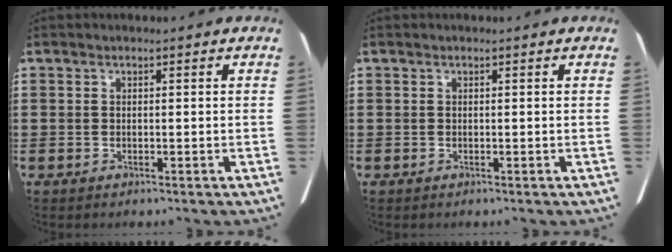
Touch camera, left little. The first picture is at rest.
{"total": 0.0}